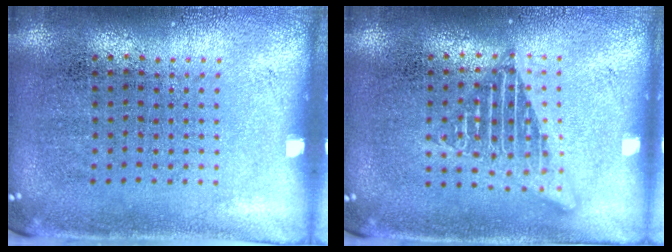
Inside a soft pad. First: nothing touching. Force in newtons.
{"total": 1.7, "press": 1.7, "slide": 0.2}